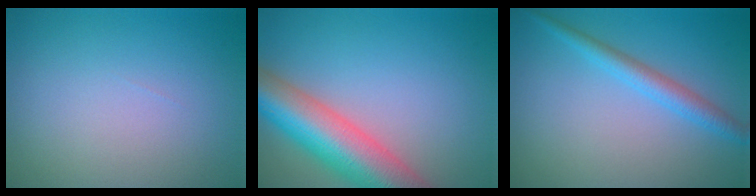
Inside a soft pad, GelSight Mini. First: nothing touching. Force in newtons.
{"total": 10.4, "press": 10.4, "slide": 0.7}
{"total": 2.6, "press": 2.6, "slide": 0.0}